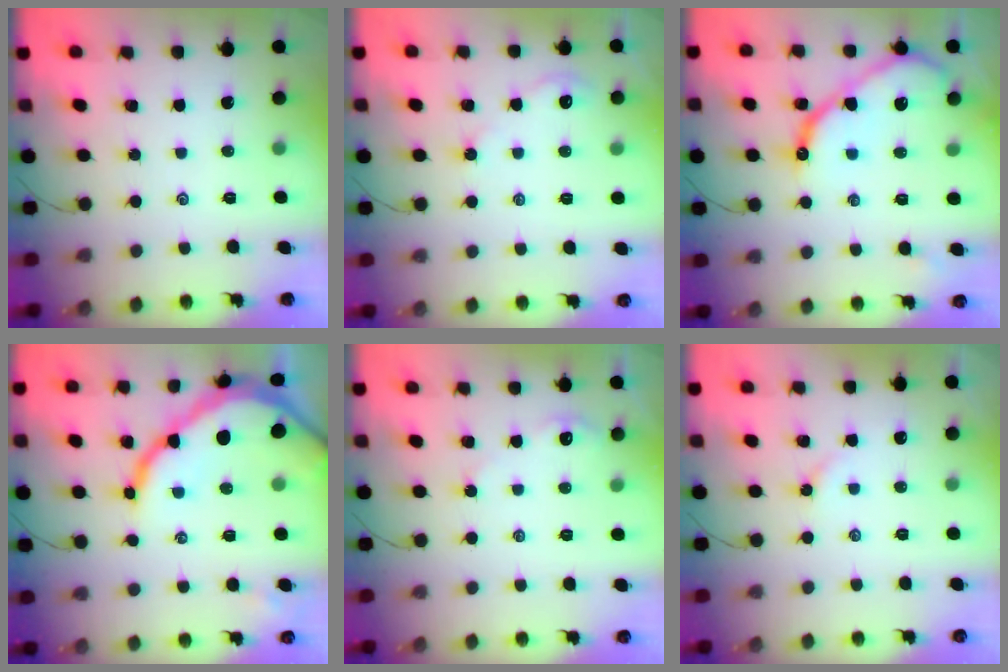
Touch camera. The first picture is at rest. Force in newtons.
{"total": 2.4, "press": 2.4, "slide": 0.4}
{"total": 13.1, "press": 13.1, "slide": 0.5}
{"total": 18.0, "press": 17.9, "slide": 1.8}
{"total": 2.7, "press": 2.7, "slide": 0.3}
{"total": 1.5, "press": 1.4, "slide": 0.3}